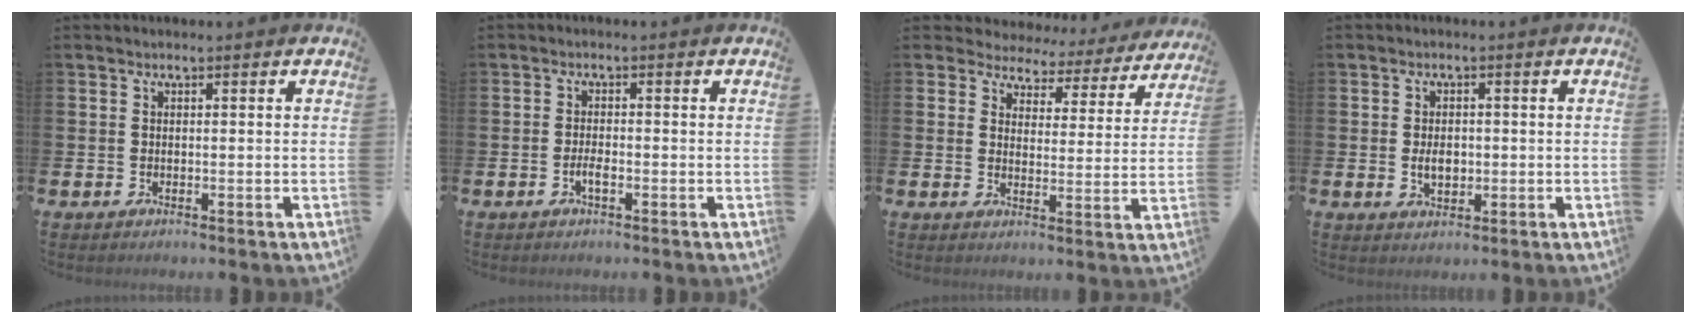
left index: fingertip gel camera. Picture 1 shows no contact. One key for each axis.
{"total": 1.6, "fx": -0.7, "fy": 0.4, "fz": 1.3, "tx": -0.034, "ty": 0.003, "tz": -0.011}
{"total": 3.8, "fx": 3.4, "fy": 1.7, "fz": 0.0, "tx": -0.016, "ty": -0.036, "tz": 0.052}
{"total": 2.9, "fx": -0.1, "fy": 1.9, "fz": 2.2, "tx": -0.028, "ty": -0.001, "tz": -0.007}